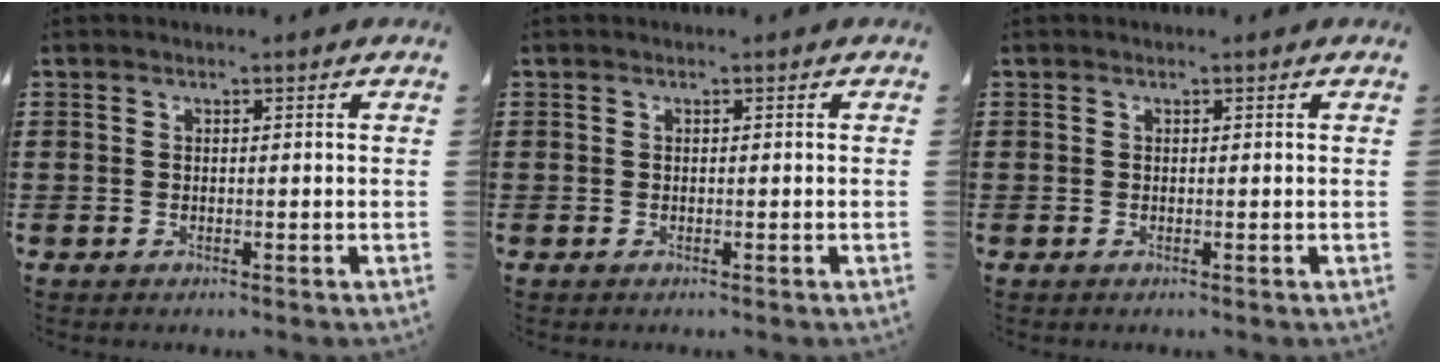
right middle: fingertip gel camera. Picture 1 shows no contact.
{"total": 0.0}
{"total": 0.0}